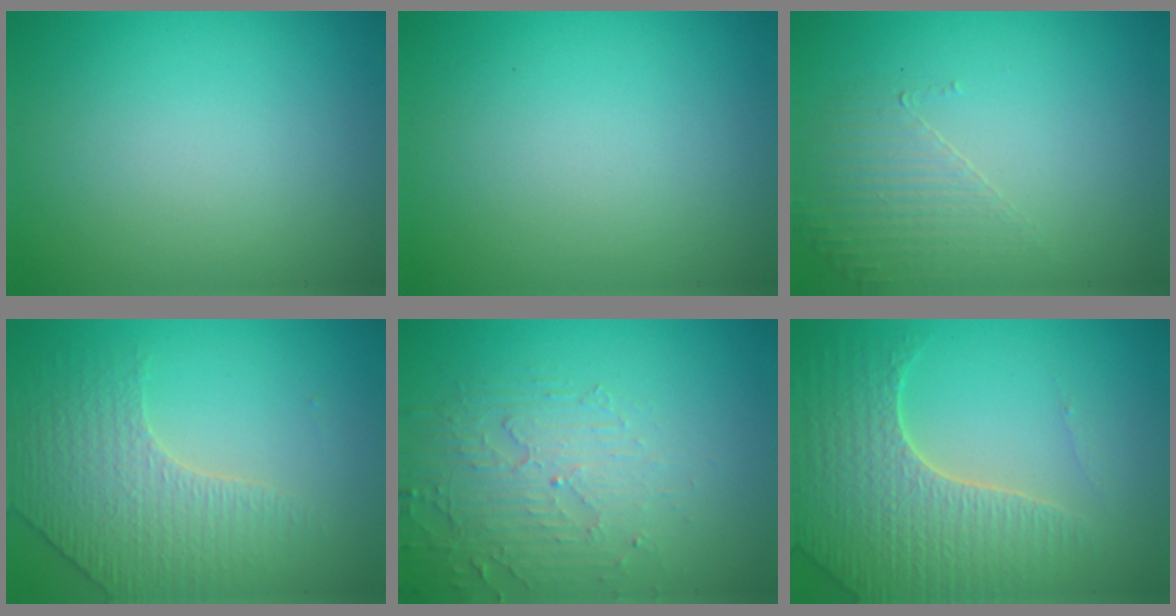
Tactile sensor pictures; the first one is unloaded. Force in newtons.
{"total": 0.0}
{"total": 1.7, "press": 0.9, "slide": 1.4}
{"total": 3.9, "press": 3.2, "slide": 2.2}
{"total": 3.8, "press": 3.4, "slide": 1.8}
{"total": 4.7, "press": 4.6, "slide": 1.2}